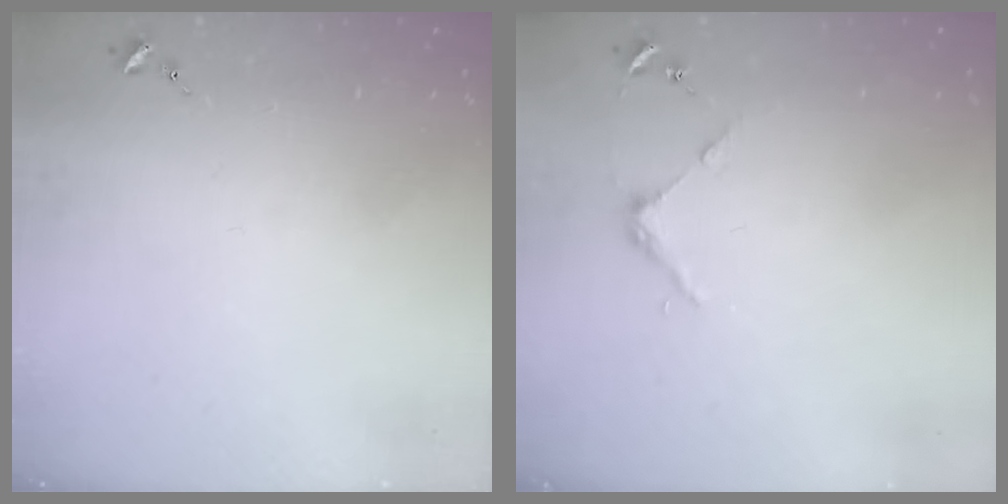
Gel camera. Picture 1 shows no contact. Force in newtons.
{"total": 3.7, "press": 3.7, "slide": 0.3}